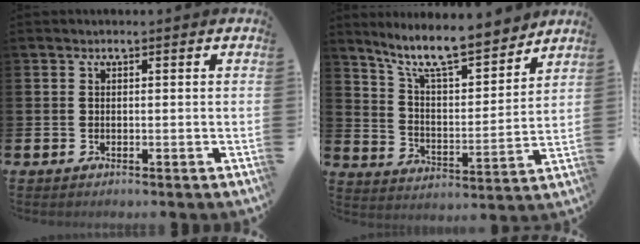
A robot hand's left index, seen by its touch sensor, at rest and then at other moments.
{"total": 10.6, "force": [9.4, 1.8, 4.6], "torque": [-0.107, -0.064, 0.161]}